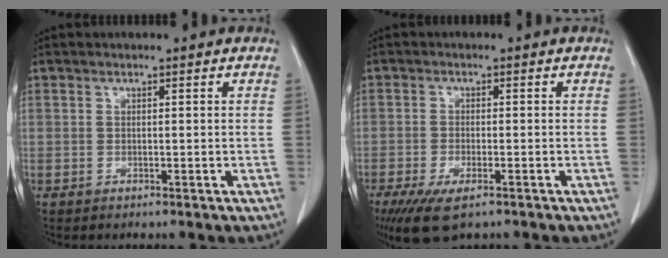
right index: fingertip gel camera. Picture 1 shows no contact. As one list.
[{"total": 7.1, "force": [-4.6, 2.2, 4.9], "torque": [-0.086, -0.016, -0.075]}]